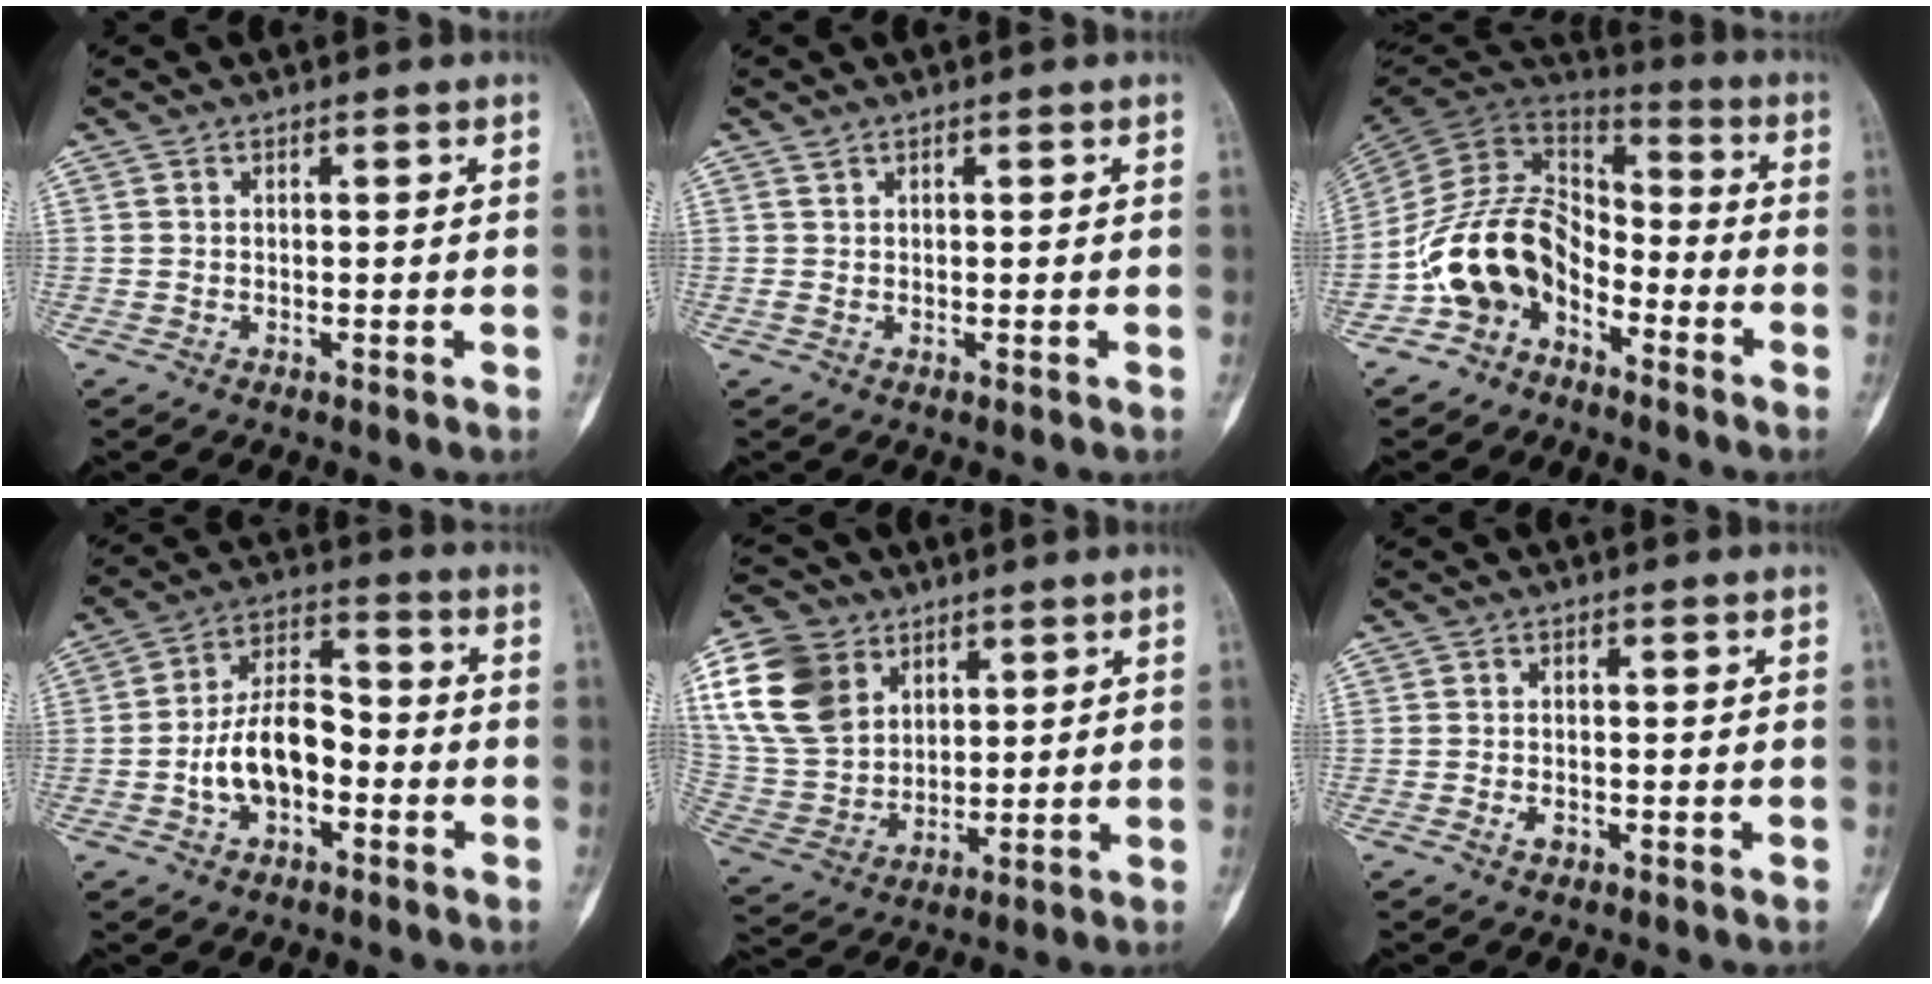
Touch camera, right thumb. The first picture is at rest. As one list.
[{"total": 0.6, "force": [0.4, 0.2, 0.4], "torque": [-0.010, 0.005, 0.011]}, {"total": 14.7, "force": [-7.0, 9.9, 8.3], "torque": [-0.138, 0.079, -0.144]}, {"total": 11.0, "force": [-3.2, 6.4, 8.4], "torque": [-0.140, 0.045, -0.062]}, {"total": 17.0, "force": [7.0, 12.4, 9.2], "torque": [-0.175, -0.011, 0.143]}, {"total": 1.3, "force": [-0.8, 0.7, 0.7], "torque": [-0.017, 0.006, -0.013]}]